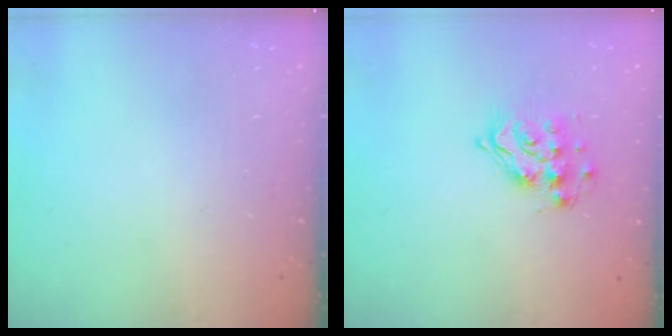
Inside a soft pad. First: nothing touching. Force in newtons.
{"total": 13.1, "press": 13.1, "slide": 0.8}